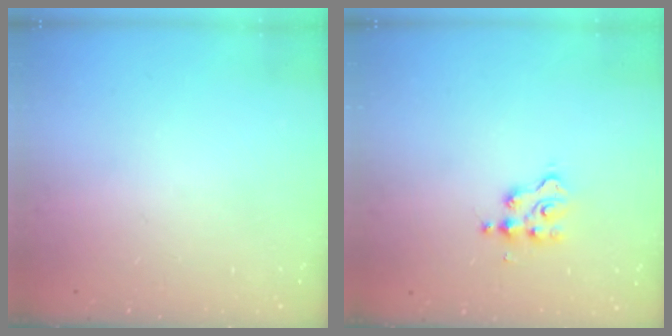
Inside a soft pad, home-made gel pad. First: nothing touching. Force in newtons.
{"total": 2.7, "press": 2.6, "slide": 0.3}